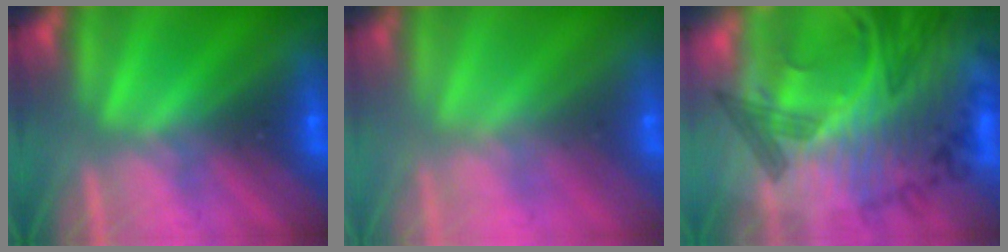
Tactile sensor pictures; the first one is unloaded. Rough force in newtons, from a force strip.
{"total": 2.7}
{"total": 6.1}